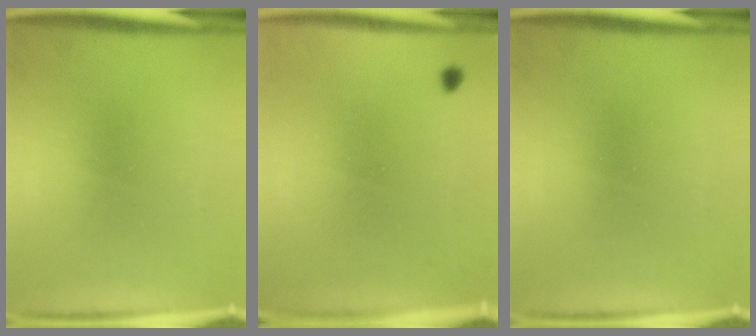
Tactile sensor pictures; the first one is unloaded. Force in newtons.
{"total": 0.8}
{"total": 0.0}